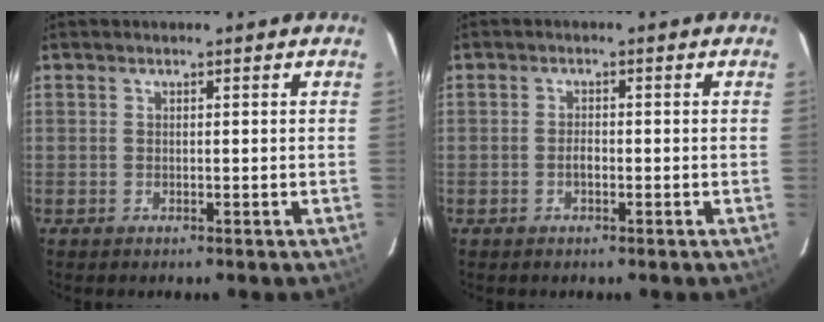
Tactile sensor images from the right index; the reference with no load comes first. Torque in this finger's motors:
{"motor_torque": [0.35, -0.10, 0.20, 0.03]}